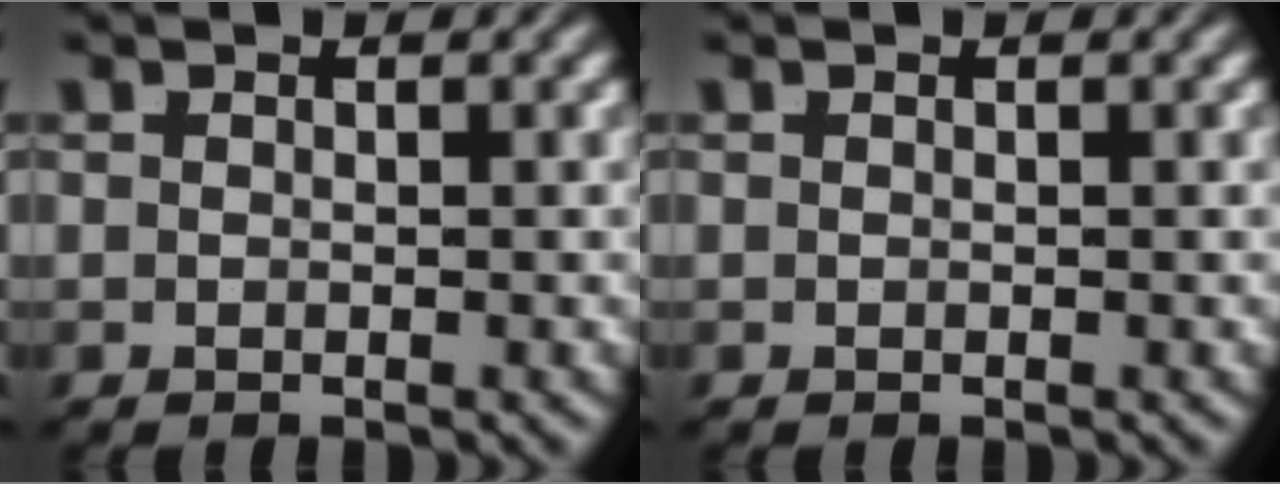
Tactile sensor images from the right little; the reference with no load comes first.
{"total": 0.0}